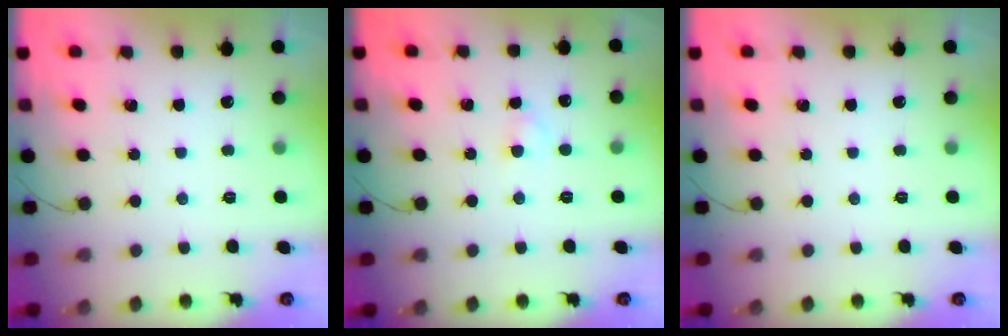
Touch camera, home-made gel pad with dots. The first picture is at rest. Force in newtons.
{"total": 2.1, "press": 1.8, "slide": 1.0}
{"total": 0.0}